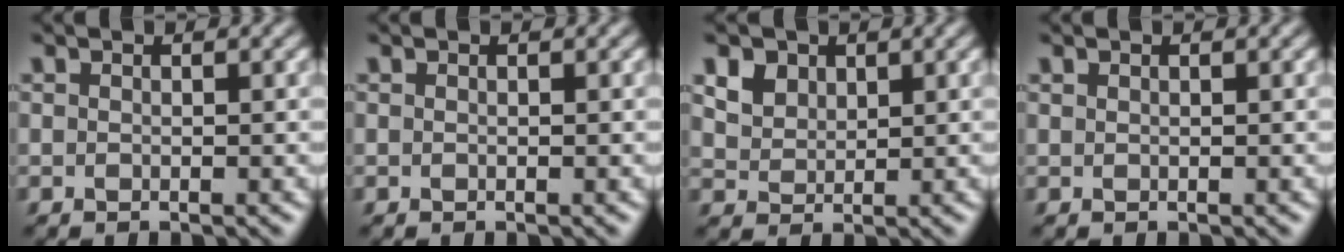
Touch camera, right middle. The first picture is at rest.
{"total": 0.0}
{"total": 5.1, "force": [3.0, 3.5, 2.3], "torque": [-0.073, 0.010, 0.054]}
{"total": 0.0}